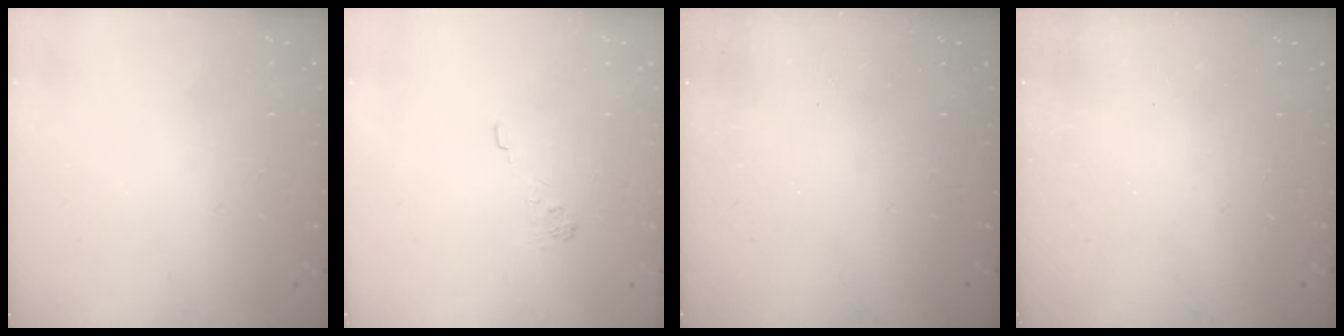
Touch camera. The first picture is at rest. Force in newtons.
{"total": 2.3, "press": 1.8, "slide": 1.3}
{"total": 2.4, "press": 2.2, "slide": 0.8}
{"total": 2.5, "press": 2.4, "slide": 0.8}